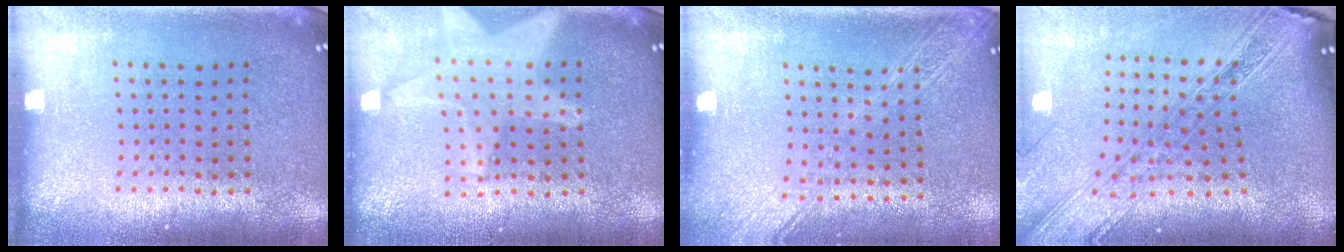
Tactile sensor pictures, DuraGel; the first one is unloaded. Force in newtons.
{"total": 2.1, "press": 1.7, "slide": 1.2}
{"total": 1.8, "press": 1.5, "slide": 1.0}
{"total": 2.6, "press": 2.2, "slide": 1.5}